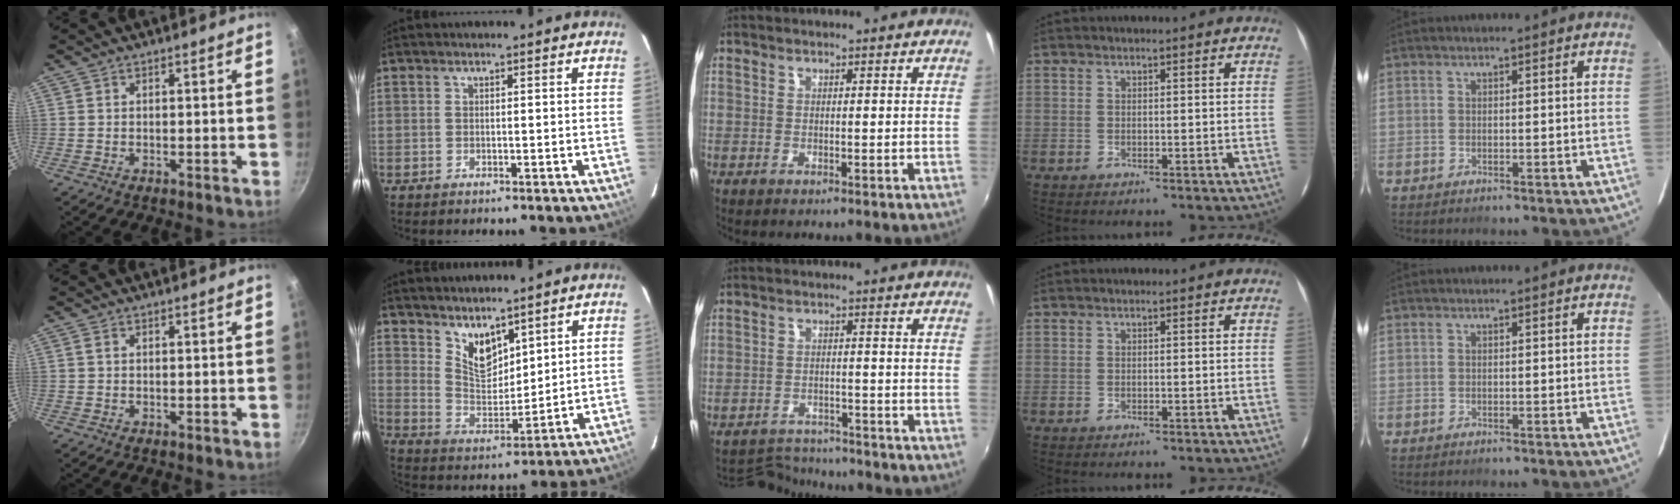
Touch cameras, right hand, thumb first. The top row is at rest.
{"thumb": {"total": 0.9, "force": [0.2, 0.6, 0.5], "torque": [-0.009, 0.003, 0.003]}, "index": {"total": 7.9, "force": [5.8, 3.7, 3.7], "torque": [-0.056, -0.004, 0.117]}, "middle": {"total": 6.5, "force": [-6.4, 1.2, 0.1], "torque": [-0.021, 0.005, -0.106]}}